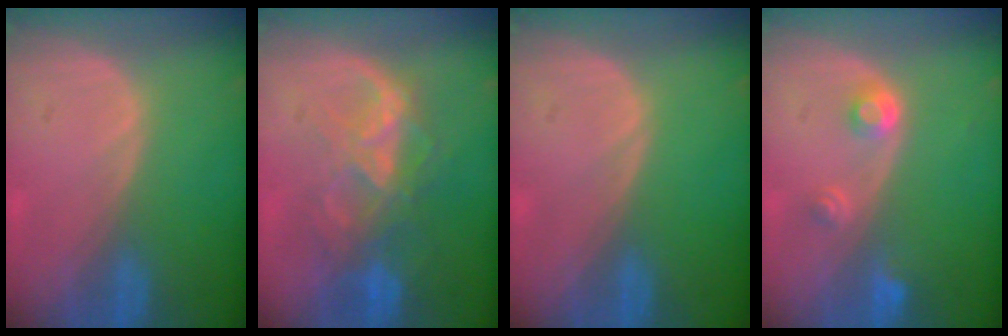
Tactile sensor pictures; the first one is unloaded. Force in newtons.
{"total": 8.6, "press": 7.5, "slide": 4.1}
{"total": 0.0}
{"total": 2.9, "press": 2.7, "slide": 1.0}